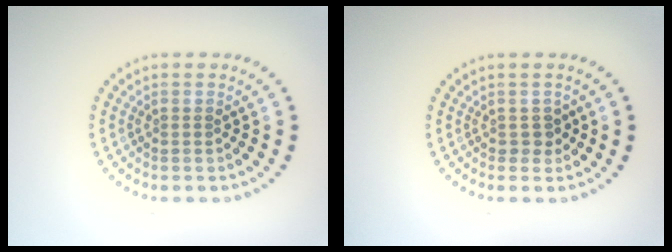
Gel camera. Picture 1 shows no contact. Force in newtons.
{"total": 1.2, "press": 1.0, "slide": 0.5}